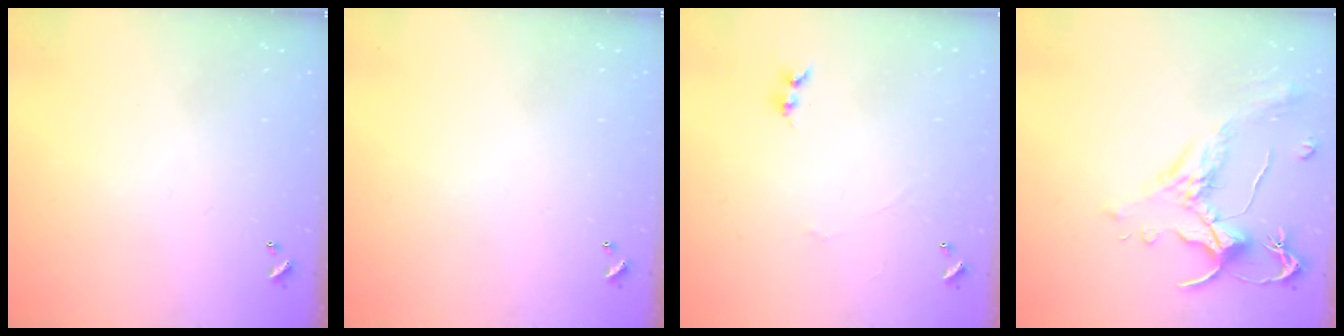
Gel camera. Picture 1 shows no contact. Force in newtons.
{"total": 0.0}
{"total": 0.0}
{"total": 1.5, "press": 1.0, "slide": 1.1}